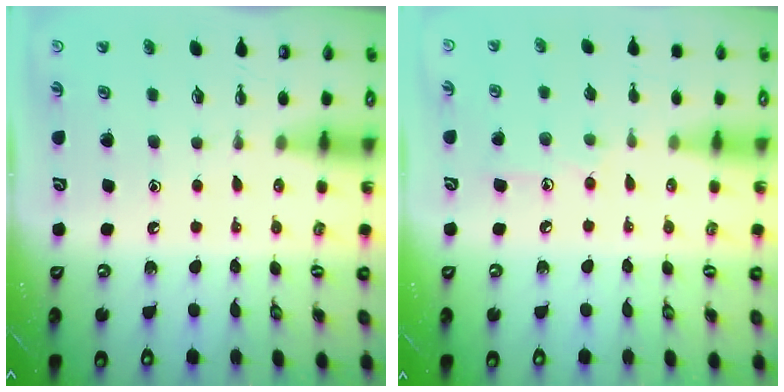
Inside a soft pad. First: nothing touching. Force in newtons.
{"total": 8.1, "press": 8.0, "slide": 0.5}